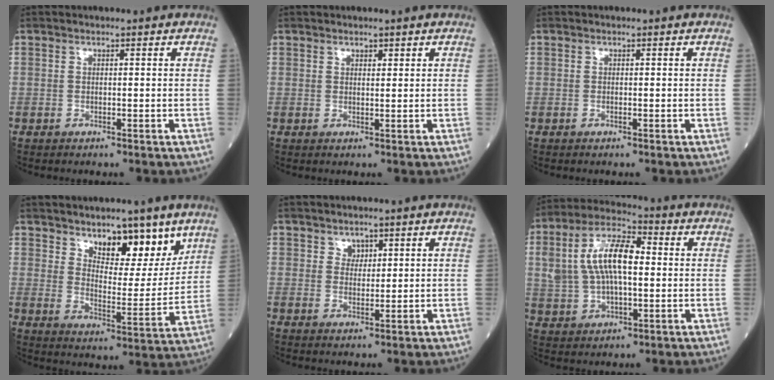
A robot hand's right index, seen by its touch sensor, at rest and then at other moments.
{"total": 1.4, "force": [0.8, 0.8, 0.7], "torque": [-0.019, 0.006, 0.017]}
{"total": 0.5, "force": [-0.2, 0.3, 0.4], "torque": [-0.016, 0.000, -0.002]}
{"total": 11.3, "force": [7.6, 4.5, 7.0], "torque": [-0.103, -0.015, 0.132]}
{"total": 2.5, "force": [1.3, 1.8, 1.0], "torque": [-0.021, 0.003, 0.028]}
{"total": 13.4, "force": [1.6, 6.1, 11.9], "torque": [-0.255, 0.028, 0.033]}